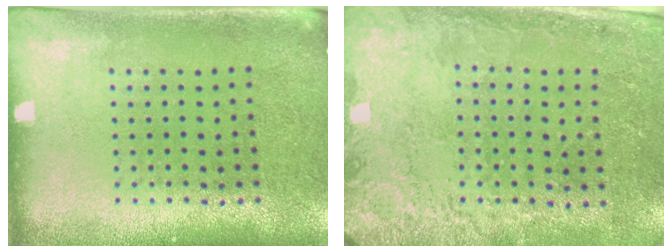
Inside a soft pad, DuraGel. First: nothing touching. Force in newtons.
{"total": 2.6, "press": 2.4, "slide": 1.1}